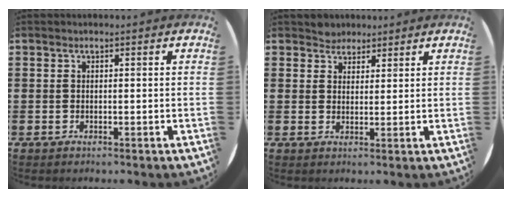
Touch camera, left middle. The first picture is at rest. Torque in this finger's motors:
{"motor_torque": [0.28, -0.25, -0.01, 0.02]}